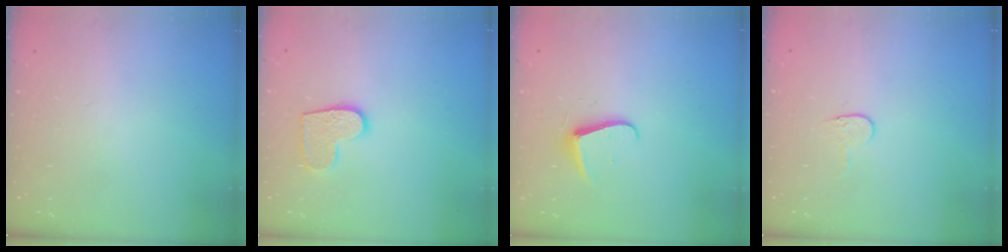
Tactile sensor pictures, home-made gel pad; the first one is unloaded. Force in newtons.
{"total": 9.3, "press": 9.3, "slide": 0.3}
{"total": 6.8, "press": 6.8, "slide": 0.7}
{"total": 4.1, "press": 4.1, "slide": 0.4}